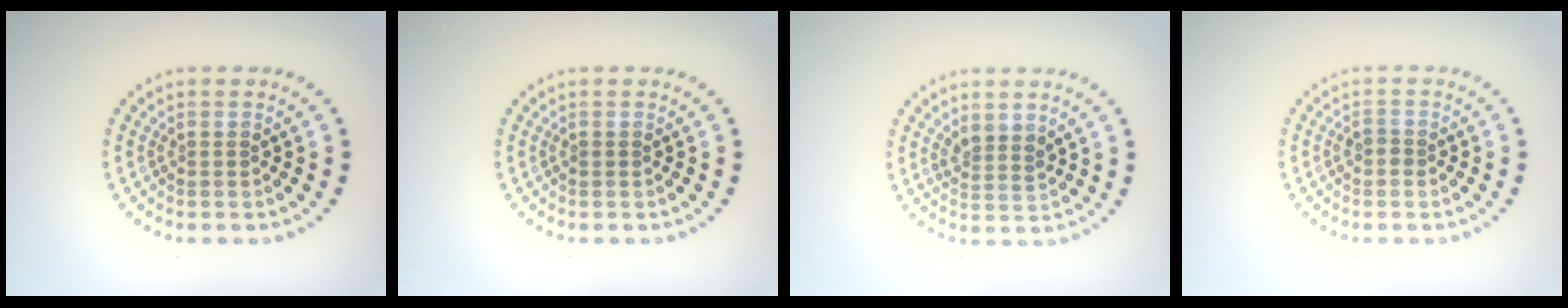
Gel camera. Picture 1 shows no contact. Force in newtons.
{"total": 0.5, "press": 0.5, "slide": 0.1}
{"total": 1.9, "press": 1.5, "slide": 1.1}
{"total": 1.0, "press": 0.9, "slide": 0.4}